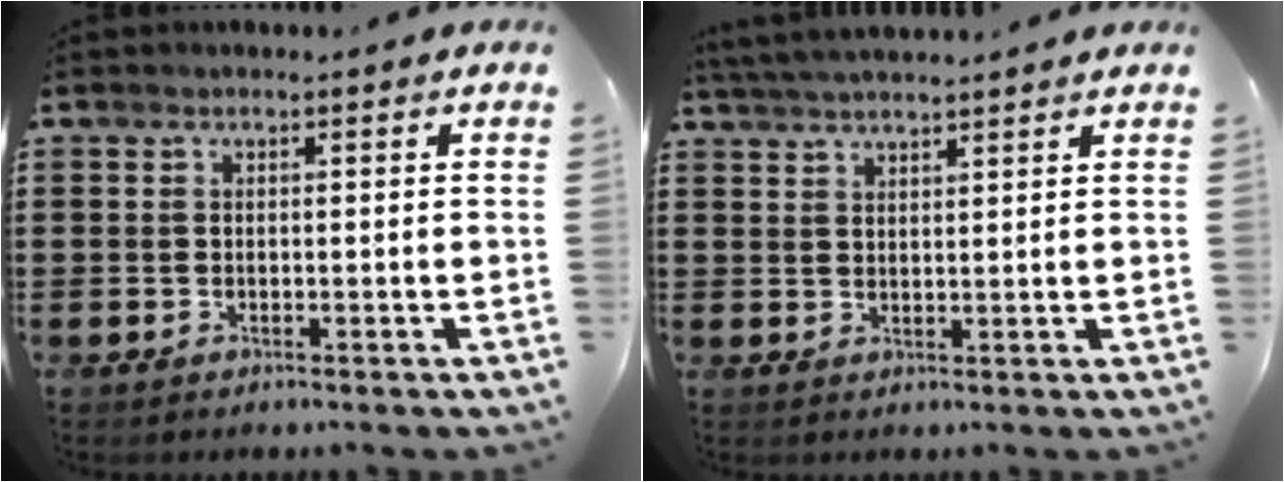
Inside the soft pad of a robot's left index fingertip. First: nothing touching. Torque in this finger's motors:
{"motor_torque": [-0.61, 0.57, 0.05, 0.14]}